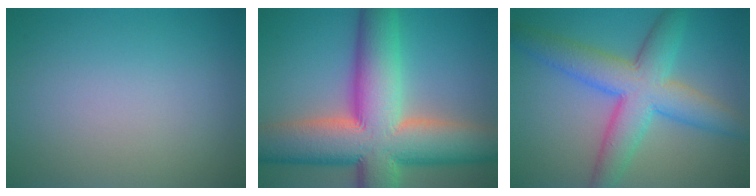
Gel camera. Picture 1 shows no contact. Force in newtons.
{"total": 15.3, "press": 15.3, "slide": 0.8}
{"total": 7.6, "press": 7.6, "slide": 0.2}